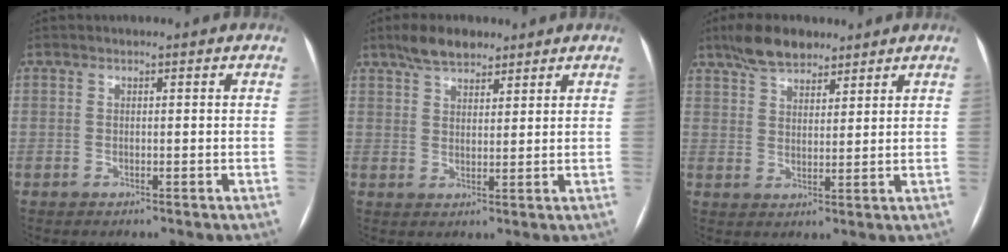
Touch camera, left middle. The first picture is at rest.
{"total": 5.7, "force": [4.5, 2.3, 2.7], "torque": [-0.053, 0.012, 0.081]}
{"total": 7.0, "force": [5.6, 2.8, 3.3], "torque": [-0.063, 0.012, 0.101]}